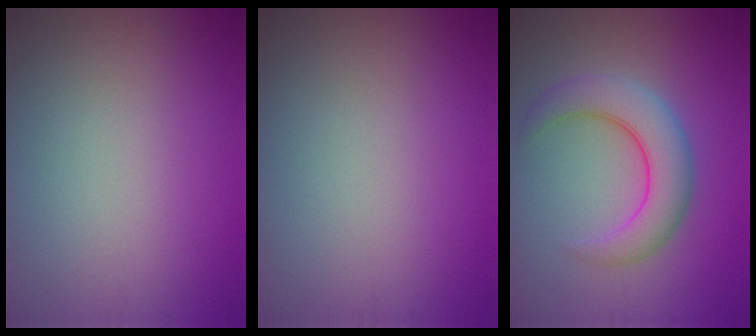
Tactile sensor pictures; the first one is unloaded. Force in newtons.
{"total": 0.0}
{"total": 5.3, "press": 5.3, "slide": 0.2}